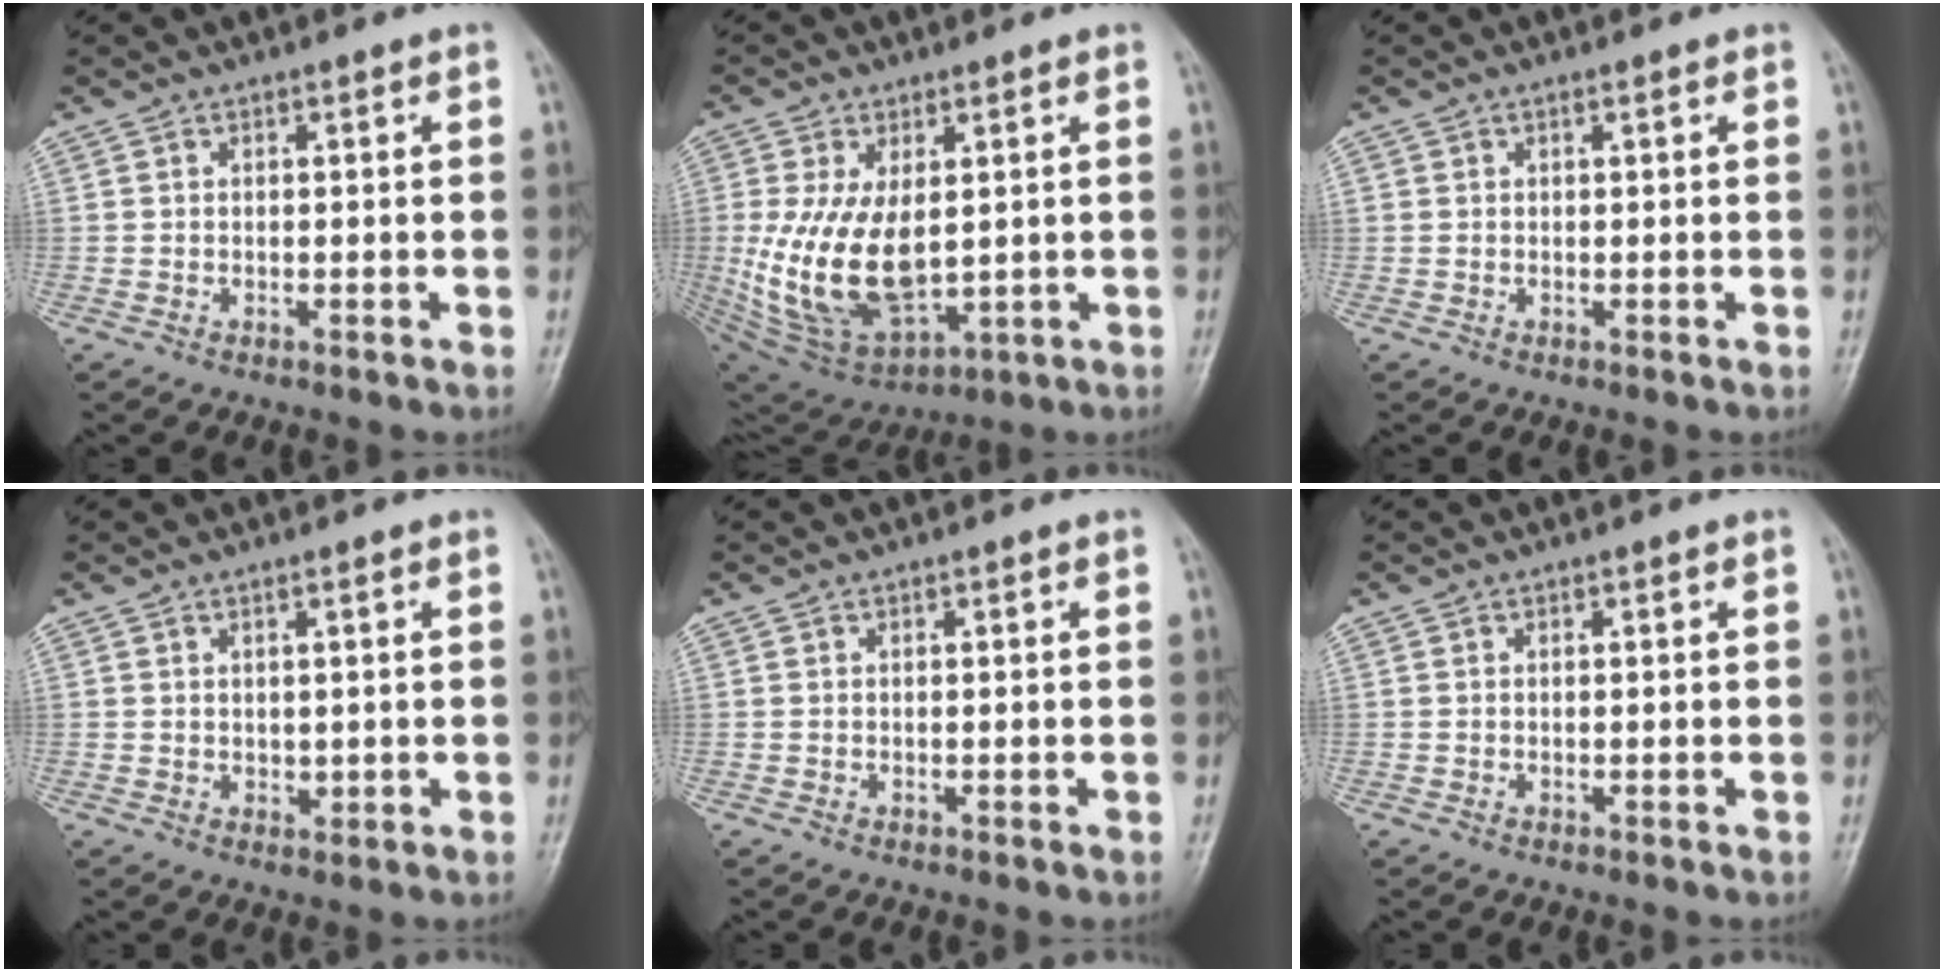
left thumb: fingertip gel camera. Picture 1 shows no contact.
{"total": 16.9, "force": [0.5, 9.1, 14.2], "torque": [-0.271, -0.019, 0.034]}
{"total": 0.6, "force": [0.4, 0.2, 0.4], "torque": [-0.008, 0.004, 0.007]}
{"total": 1.8, "force": [0.8, 0.8, 1.4], "torque": [-0.019, -0.009, 0.018]}
{"total": 0.0}
{"total": 0.0}